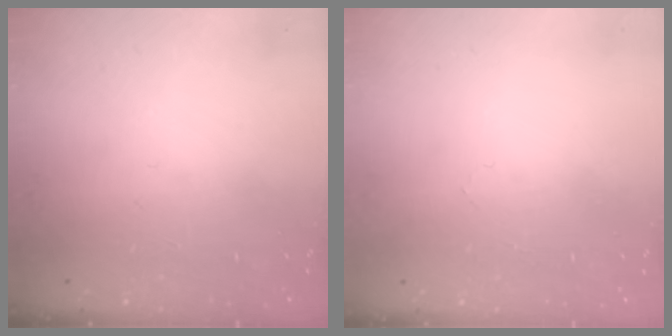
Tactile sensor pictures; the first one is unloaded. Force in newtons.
{"total": 0.0}